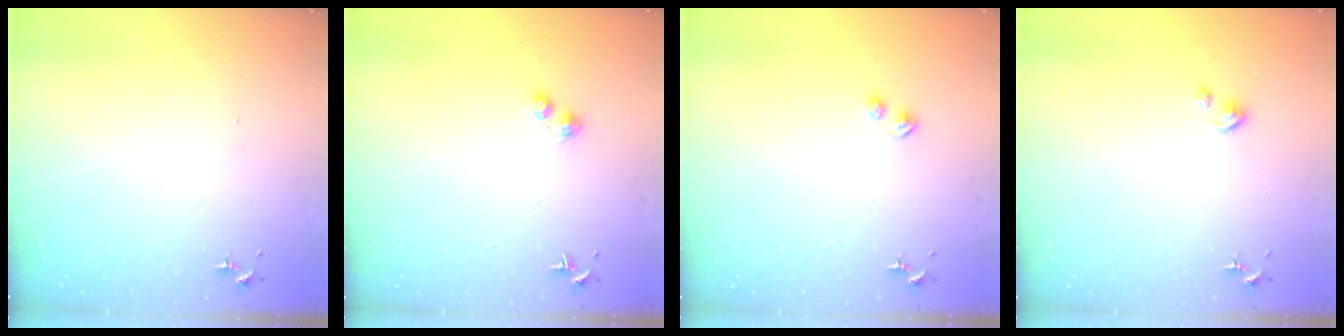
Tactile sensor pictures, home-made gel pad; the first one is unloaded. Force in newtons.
{"total": 1.6, "press": 1.6, "slide": 0.2}
{"total": 3.0, "press": 3.0, "slide": 0.5}
{"total": 2.7, "press": 2.7, "slide": 0.3}